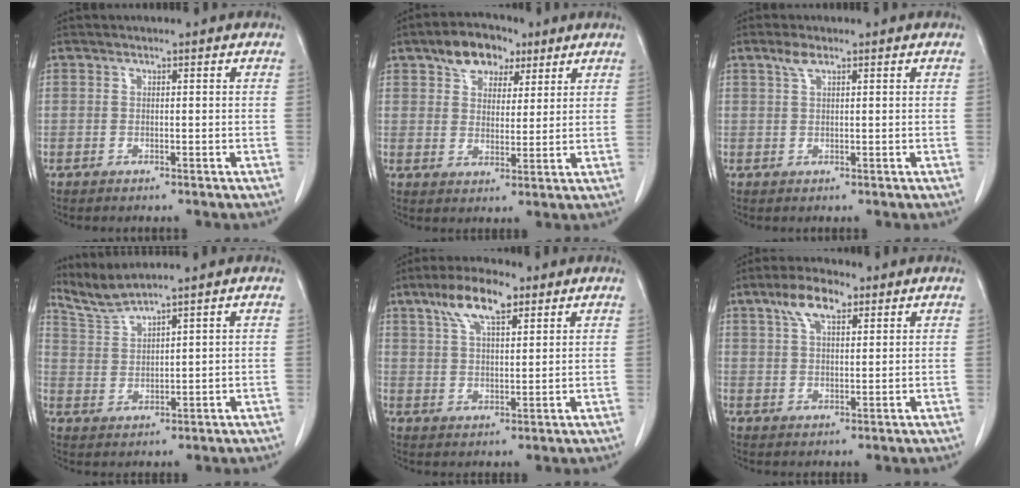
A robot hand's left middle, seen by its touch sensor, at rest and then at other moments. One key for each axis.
{"total": 7.6, "fx": 4.5, "fy": 4.7, "fz": 3.8, "tx": -0.061, "ty": 0.022, "tz": 0.076}
{"total": 1.9, "fx": 1.2, "fy": 0.5, "fz": 1.4, "tx": -0.034, "ty": 0.008, "tz": 0.027}
{"total": 4.4, "fx": 4.1, "fy": -1.5, "fz": 0.4, "tx": -0.023, "ty": -0.008, "tz": 0.096}
{"total": 8.6, "fx": 5.1, "fy": 2.7, "fz": 6.4, "tx": -0.126, "ty": 0.017, "tz": 0.094}
{"total": 6.6, "fx": 3.8, "fy": 2.4, "fz": 4.8, "tx": -0.099, "ty": 0.016, "tz": 0.068}